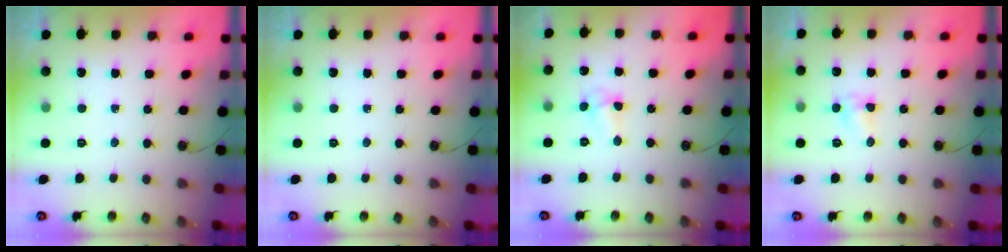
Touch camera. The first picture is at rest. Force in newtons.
{"total": 0.0}
{"total": 3.5, "press": 3.5, "slide": 0.4}
{"total": 4.8, "press": 4.7, "slide": 0.5}